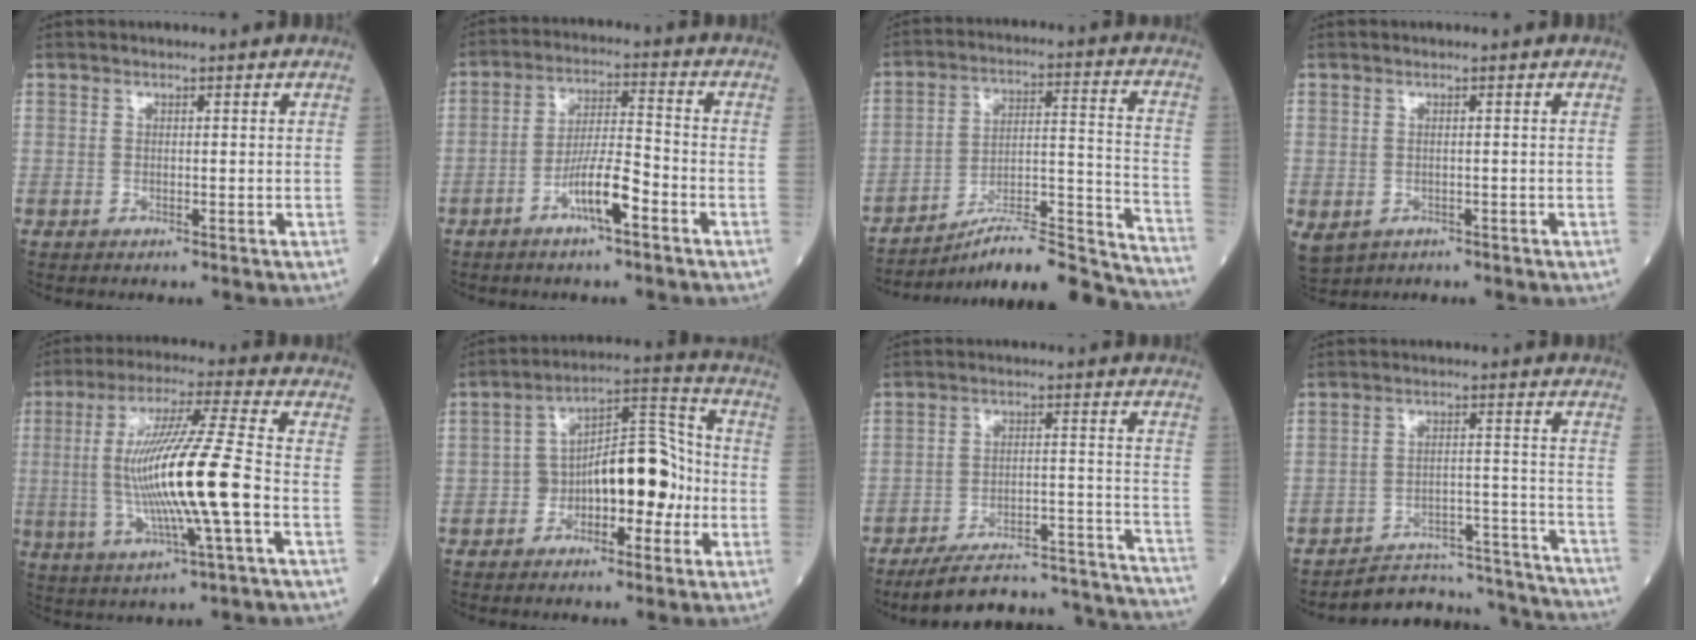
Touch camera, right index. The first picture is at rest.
{"total": 7.2, "force": [-3.7, 0.9, 6.1], "torque": [-0.119, 0.008, -0.065]}
{"total": 19.4, "force": [-18.3, -0.5, 6.3], "torque": [-0.079, 0.027, -0.280]}
{"total": 4.8, "force": [-2.3, 3.6, 2.2], "torque": [-0.047, -0.005, -0.029]}
{"total": 15.9, "force": [-2.0, 0.1, 15.7], "torque": [-0.306, 0.002, -0.040]}
{"total": 11.6, "force": [-2.5, 5.4, 10.0], "torque": [-0.160, 0.040, -0.038]}
{"total": 23.3, "force": [-22.3, 1.7, 6.6], "torque": [-0.054, 0.012, -0.302]}
{"total": 15.9, "force": [-15.7, 1.6, 1.6], "torque": [-0.002, 0.036, -0.209]}